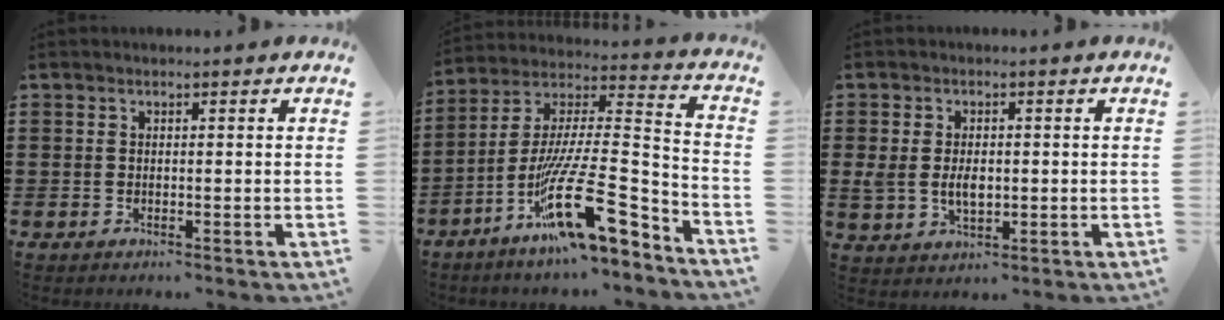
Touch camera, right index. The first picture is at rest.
{"total": 20.3, "force": [-11.9, 4.3, 15.8], "torque": [-0.280, 0.022, -0.206]}
{"total": 4.2, "force": [-0.2, 2.9, 3.1], "torque": [-0.077, 0.003, -0.008]}